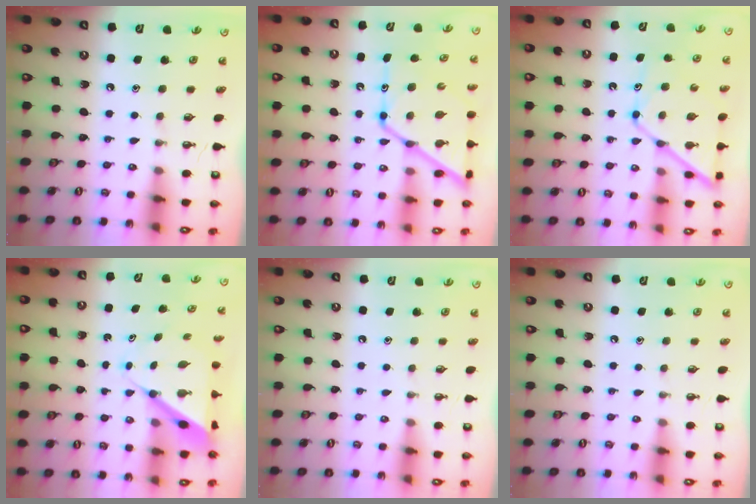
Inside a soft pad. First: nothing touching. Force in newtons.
{"total": 17.5, "press": 17.4, "slide": 1.3}
{"total": 12.3, "press": 12.3, "slide": 1.1}
{"total": 9.0, "press": 9.0, "slide": 0.7}
{"total": 0.0}
{"total": 0.0}